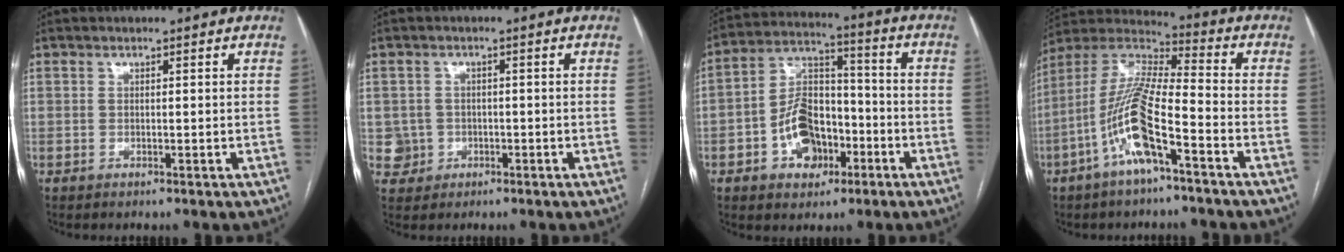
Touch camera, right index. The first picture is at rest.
{"total": 3.3, "force": [-0.7, 3.2, -0.1], "torque": [0.012, 0.011, -0.007]}
{"total": 11.1, "force": [-4.2, 7.2, 7.2], "torque": [-0.146, 0.030, -0.068]}
{"total": 13.6, "force": [-6.0, 2.5, 12.0], "torque": [-0.253, 0.003, -0.115]}